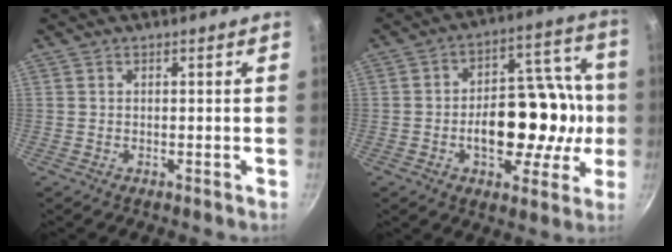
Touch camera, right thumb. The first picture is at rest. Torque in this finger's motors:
{"motor_torque": [2.18, 2.28, 1.62, -0.76, 0.45]}